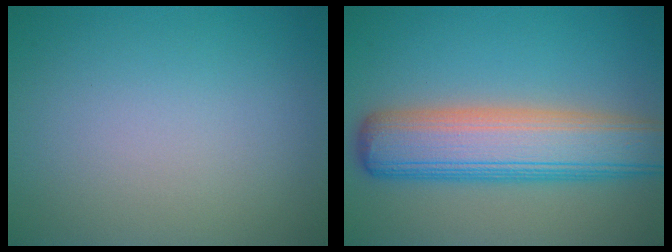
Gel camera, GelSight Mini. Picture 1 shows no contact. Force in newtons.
{"total": 8.8, "press": 8.8, "slide": 0.4}